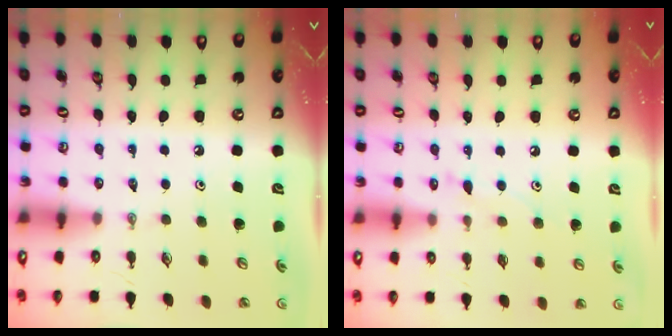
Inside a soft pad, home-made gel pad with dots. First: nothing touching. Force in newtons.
{"total": 6.7, "press": 6.7, "slide": 0.4}